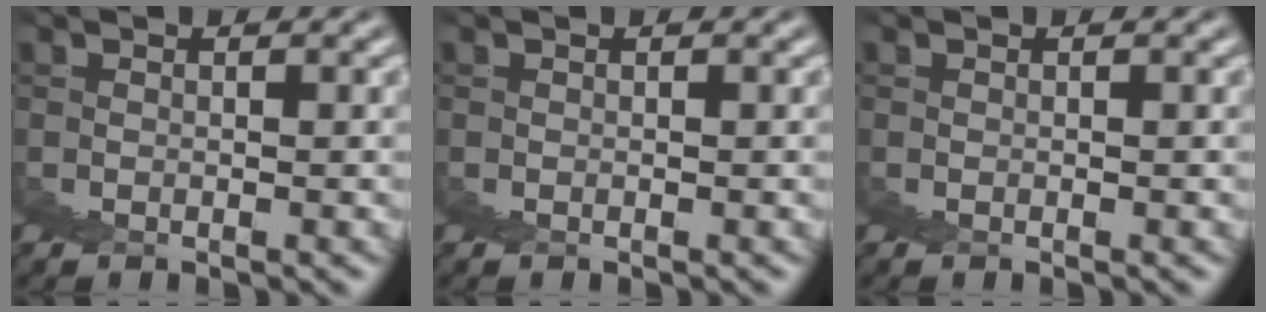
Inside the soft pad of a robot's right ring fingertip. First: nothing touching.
{"total": 0.0}
{"total": 0.0}